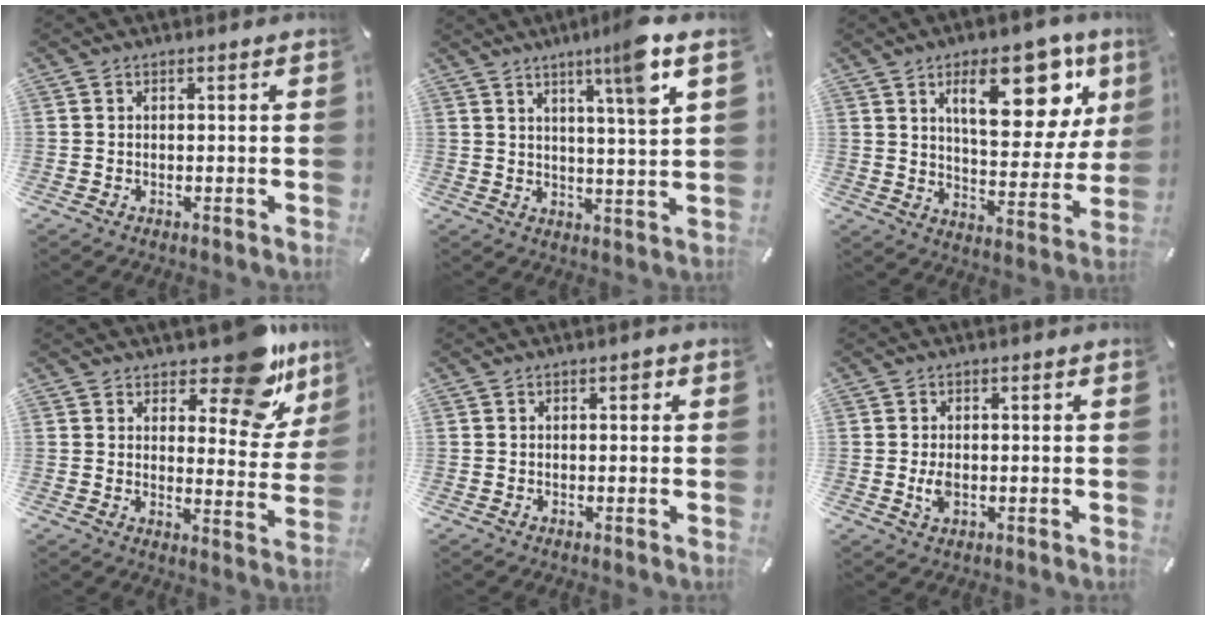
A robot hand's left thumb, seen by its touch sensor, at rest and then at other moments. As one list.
[{"total": 9.5, "force": [5.6, 0.0, 7.6], "torque": [-0.113, -0.035, 0.083]}, {"total": 20.8, "force": [10.6, 9.7, 15.1], "torque": [-0.199, -0.051, 0.168]}, {"total": 15.2, "force": [10.9, 6.7, 8.3], "torque": [-0.093, -0.088, 0.184]}, {"total": 1.1, "force": [0.2, 0.7, 0.8], "torque": [-0.008, 0.003, 0.000]}, {"total": 3.0, "force": [-0.3, 1.8, 2.4], "torque": [-0.057, -0.004, -0.009]}]